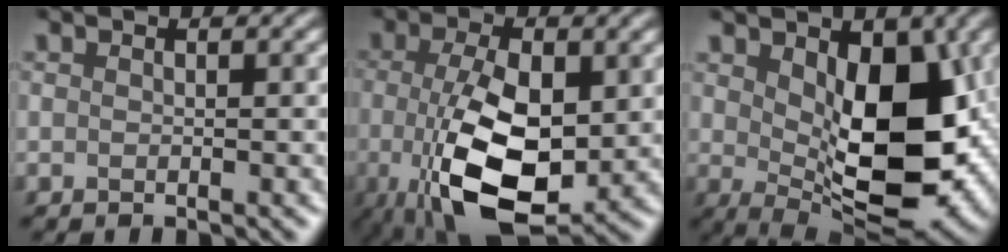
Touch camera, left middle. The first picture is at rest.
{"total": 9.4, "force": [-2.1, 4.4, 8.0], "torque": [-0.170, -0.011, -0.030]}
{"total": 10.6, "force": [0.9, 5.6, 8.9], "torque": [-0.132, -0.006, 0.030]}